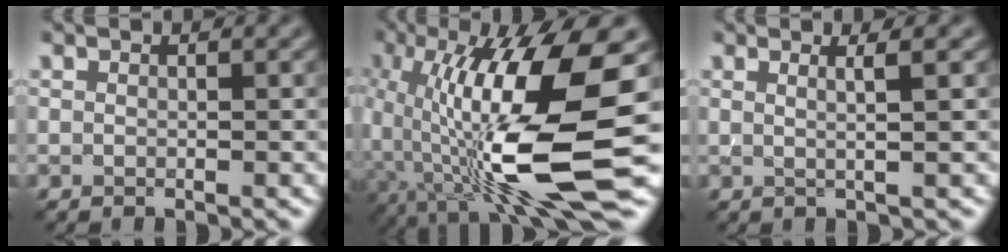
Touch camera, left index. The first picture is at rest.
{"total": 13.6, "force": [-2.1, 3.2, 13.1], "torque": [-0.236, 0.000, -0.037]}
{"total": 2.2, "force": [0.7, 0.7, 1.9], "torque": [-0.027, 0.005, -0.007]}